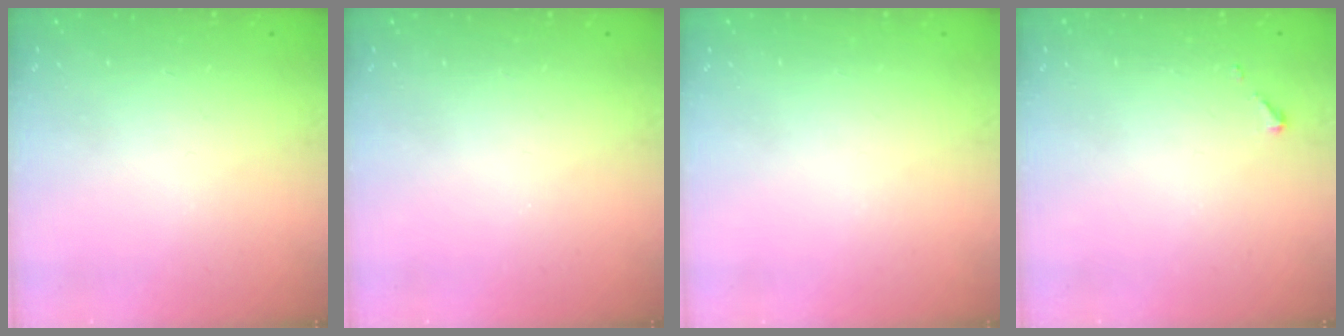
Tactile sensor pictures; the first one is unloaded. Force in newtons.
{"total": 0.0}
{"total": 0.0}
{"total": 2.6, "press": 2.6, "slide": 0.3}